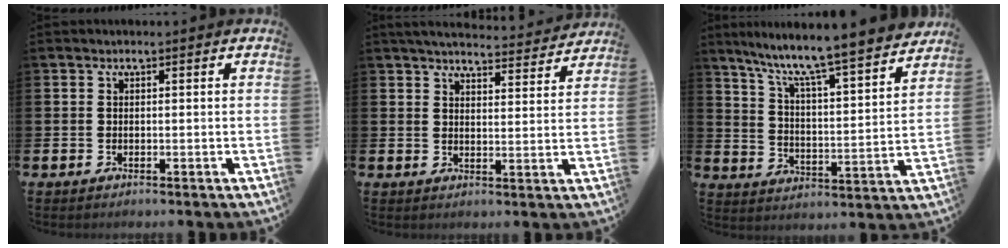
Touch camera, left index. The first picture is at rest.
{"total": 4.9, "force": [4.9, 0.5, 0.8], "torque": [-0.019, -0.036, 0.083]}
{"total": 8.9, "force": [8.3, -0.3, 3.3], "torque": [-0.091, -0.072, 0.134]}